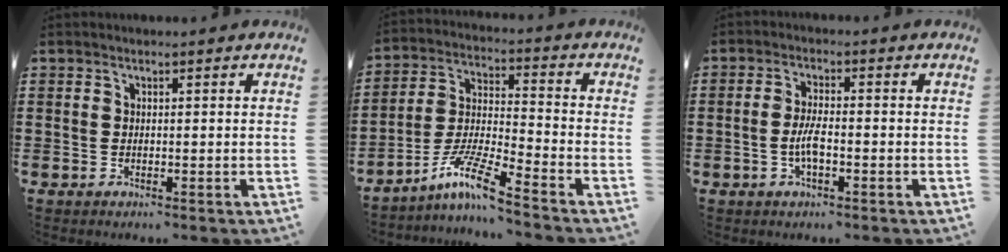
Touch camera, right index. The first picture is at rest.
{"total": 9.3, "force": [-7.3, 0.1, 5.8], "torque": [-0.133, -0.012, -0.149]}
{"total": 3.7, "force": [-0.9, 1.1, 3.4], "torque": [-0.073, 0.001, -0.022]}